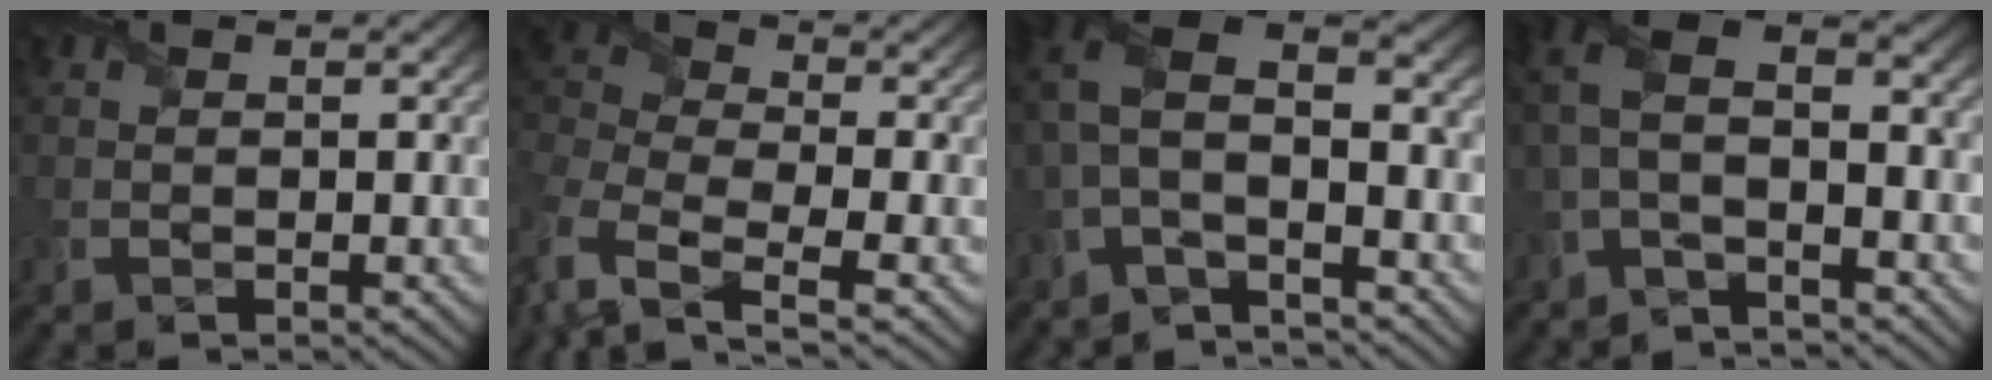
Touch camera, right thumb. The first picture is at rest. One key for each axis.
{"total": 8.9, "fx": -4.3, "fy": 4.3, "fz": 6.5, "tx": -0.192, "ty": -0.015, "tz": -0.090}
{"total": 9.0, "fx": -1.6, "fy": 4.3, "fz": 7.7, "tx": -0.180, "ty": 0.010, "tz": -0.047}
{"total": 7.3, "fx": -1.5, "fy": 3.5, "fz": 6.2, "tx": -0.133, "ty": 0.012, "tz": -0.047}